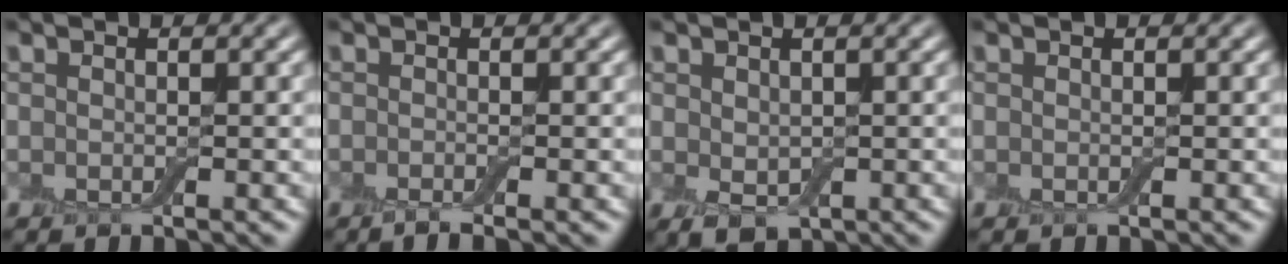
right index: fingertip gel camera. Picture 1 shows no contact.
{"total": 1.4, "force": [-0.9, 0.2, 1.1], "torque": [-0.011, -0.002, -0.021]}
{"total": 1.9, "force": [0.0, 1.4, 1.3], "torque": [-0.023, -0.005, 0.005]}
{"total": 0.0}